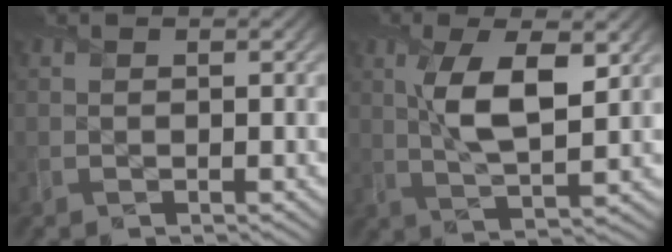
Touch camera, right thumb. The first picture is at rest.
{"total": 8.6, "force": [2.1, 3.2, 7.7], "torque": [-0.153, 0.003, 0.038]}